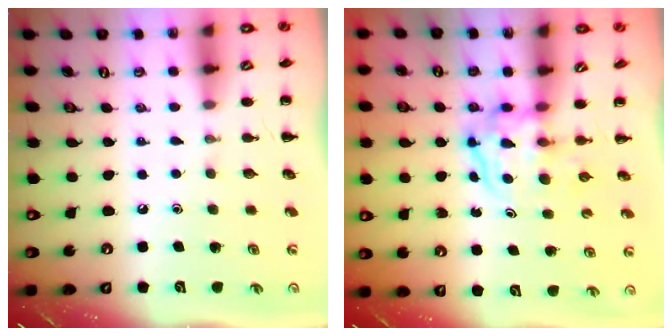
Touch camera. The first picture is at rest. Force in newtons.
{"total": 3.8, "press": 3.8, "slide": 0.4}